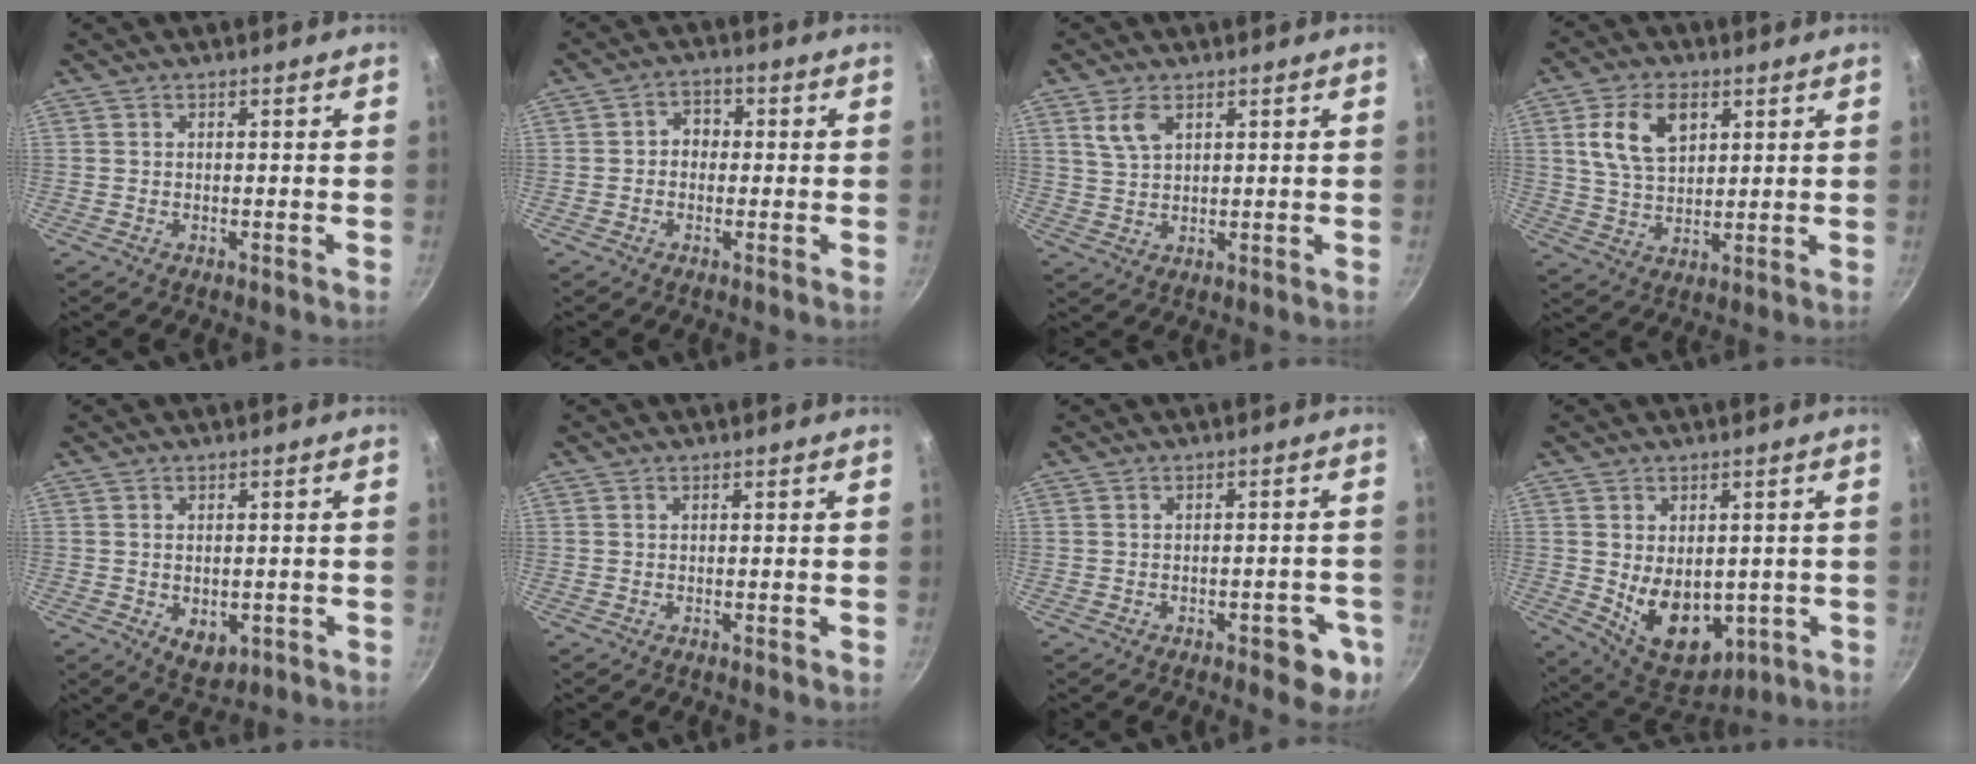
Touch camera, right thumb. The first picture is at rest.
{"total": 3.6, "force": [-0.2, 3.1, 1.9], "torque": [-0.009, 0.011, -0.012]}
{"total": 4.8, "force": [2.4, 2.6, 3.2], "torque": [-0.055, -0.007, 0.052]}
{"total": 10.7, "force": [3.8, 6.7, 7.4], "torque": [-0.117, -0.009, 0.071]}
{"total": 5.1, "force": [-1.0, 3.4, 3.6], "torque": [-0.044, -0.009, -0.005]}
{"total": 0.0}
{"total": 6.4, "force": [-2.6, 3.1, 5.0], "torque": [-0.033, 0.015, -0.026]}
{"total": 13.1, "force": [-1.2, 8.8, 9.6], "torque": [-0.118, -0.023, 0.010]}